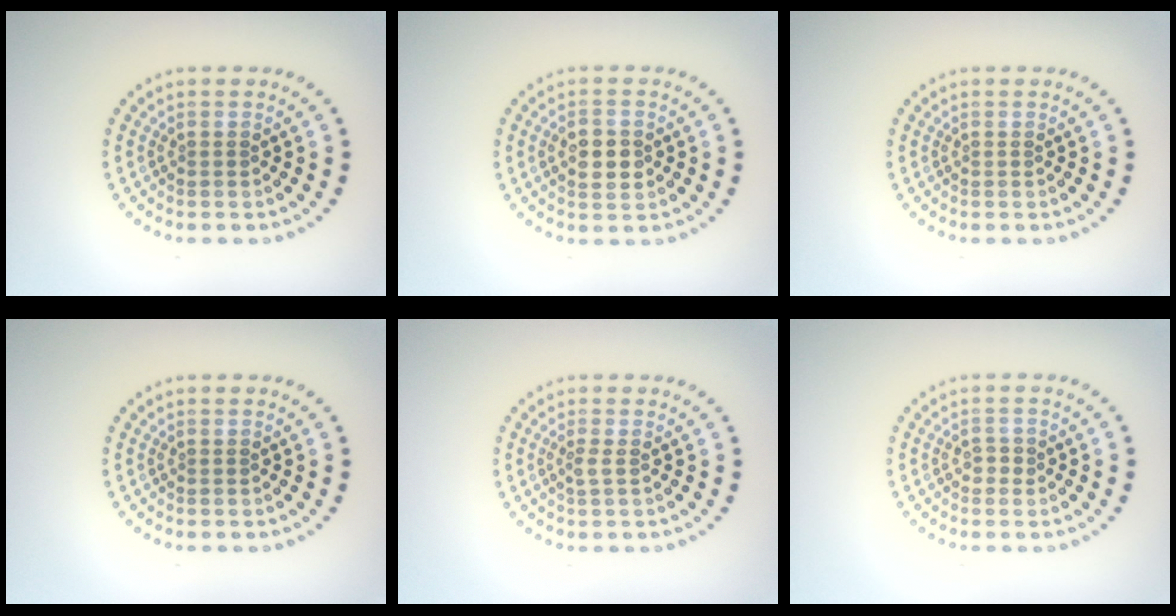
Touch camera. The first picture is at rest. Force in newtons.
{"total": 2.9, "press": 2.9, "slide": 0.1}
{"total": 0.0}
{"total": 0.0}
{"total": 0.9, "press": 0.7, "slide": 0.5}
{"total": 1.0, "press": 1.0, "slide": 0.3}